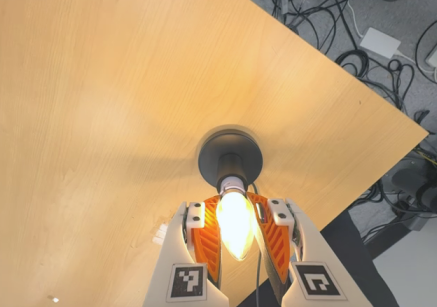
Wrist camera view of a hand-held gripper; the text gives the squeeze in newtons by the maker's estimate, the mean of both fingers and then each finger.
{"total": 25.1, "left": 23.5, "right": 26.8}